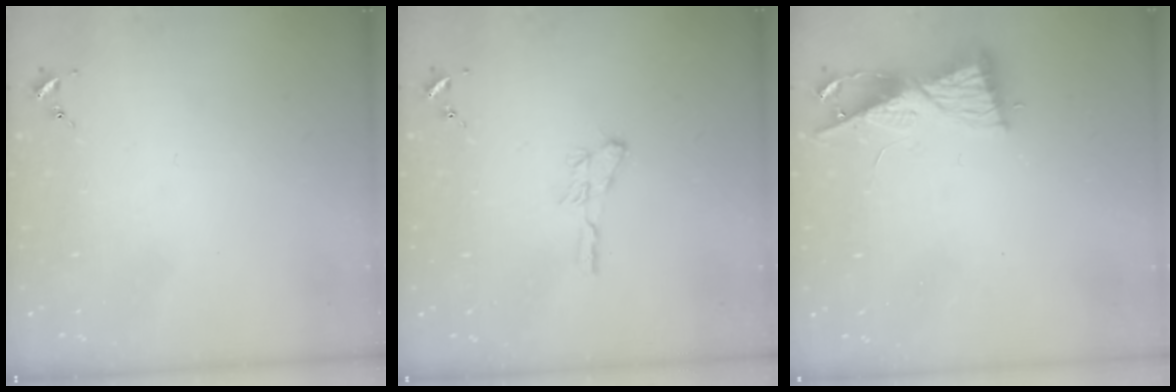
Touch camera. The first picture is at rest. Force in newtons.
{"total": 4.7, "press": 4.7, "slide": 0.7}
{"total": 8.9, "press": 8.9, "slide": 0.4}